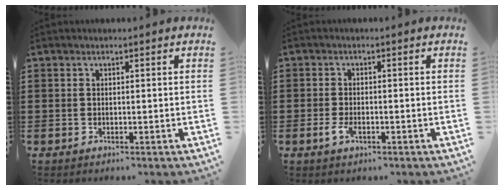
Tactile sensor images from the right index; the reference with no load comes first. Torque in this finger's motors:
{"motor_torque": [0.15, -0.08, 0.04, 0.04]}